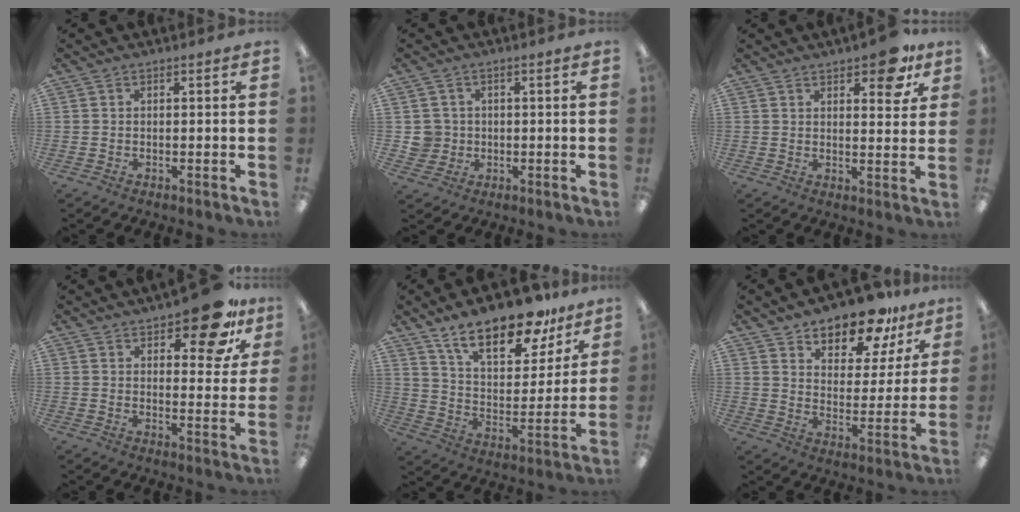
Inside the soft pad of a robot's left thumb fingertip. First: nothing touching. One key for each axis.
{"total": 4.3, "fx": 0.1, "fy": 4.3, "fz": 0.6, "tx": -0.013, "ty": 0.009, "tz": 0.003}
{"total": 9.3, "fx": 6.2, "fy": 3.6, "fz": 5.8, "tx": -0.064, "ty": -0.031, "tz": 0.100}
{"total": 13.1, "fx": 9.1, "fy": 5.0, "fz": 8.0, "tx": -0.097, "ty": -0.051, "tz": 0.151}
{"total": 20.1, "fx": 15.0, "fy": 7.8, "fz": 10.9, "tx": -0.180, "ty": -0.088, "tz": 0.259}
{"total": 13.8, "fx": 11.9, "fy": 5.3, "fz": 4.6, "tx": -0.074, "ty": -0.084, "tz": 0.214}